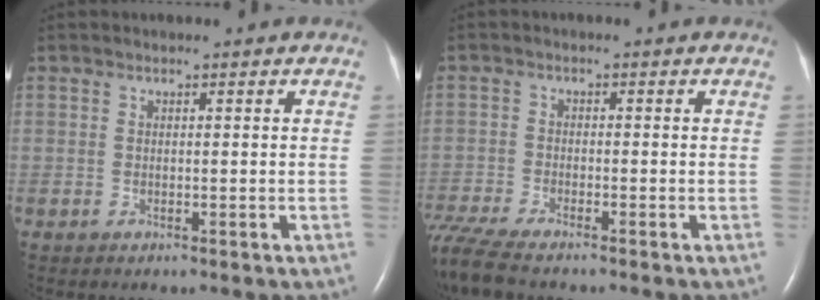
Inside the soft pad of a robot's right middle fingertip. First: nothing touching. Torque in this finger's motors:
{"motor_torque": [0.74, -0.79, 0.09, 0.05]}